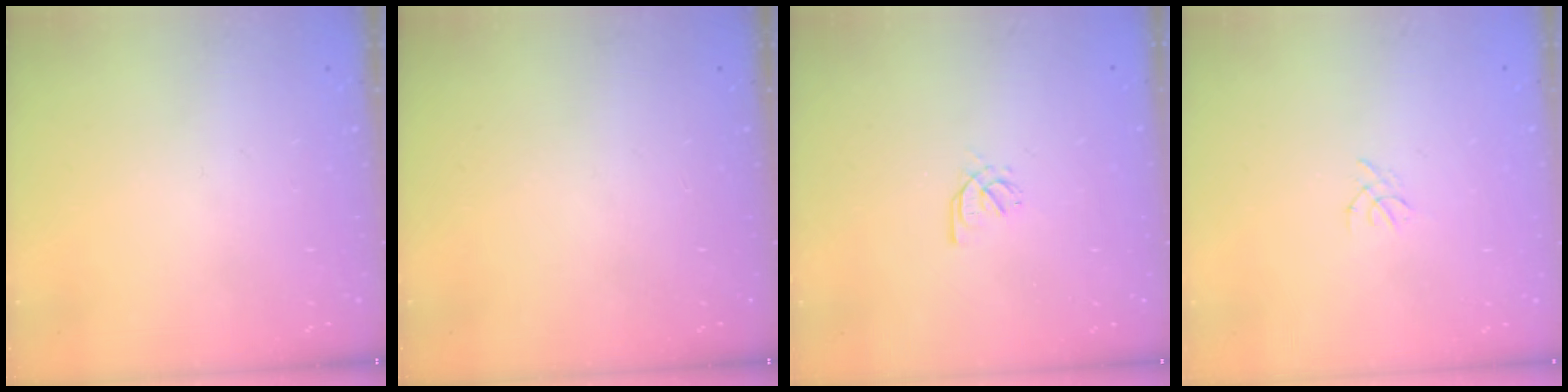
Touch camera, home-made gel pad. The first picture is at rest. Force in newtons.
{"total": 0.0}
{"total": 1.7, "press": 1.6, "slide": 0.5}
{"total": 0.8, "press": 0.7, "slide": 0.3}